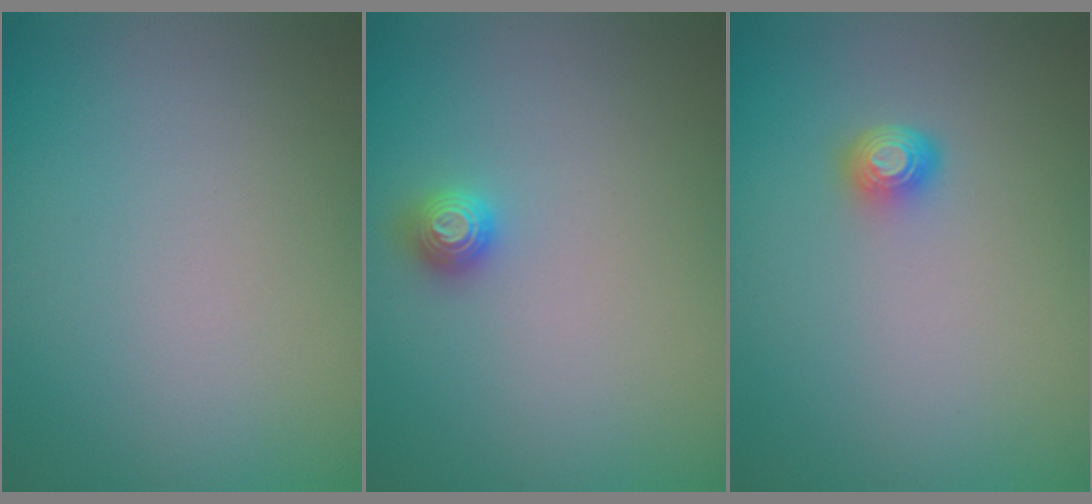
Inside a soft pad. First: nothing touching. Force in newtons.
{"total": 1.2, "press": 1.1, "slide": 0.2}
{"total": 1.5, "press": 1.1, "slide": 1.1}